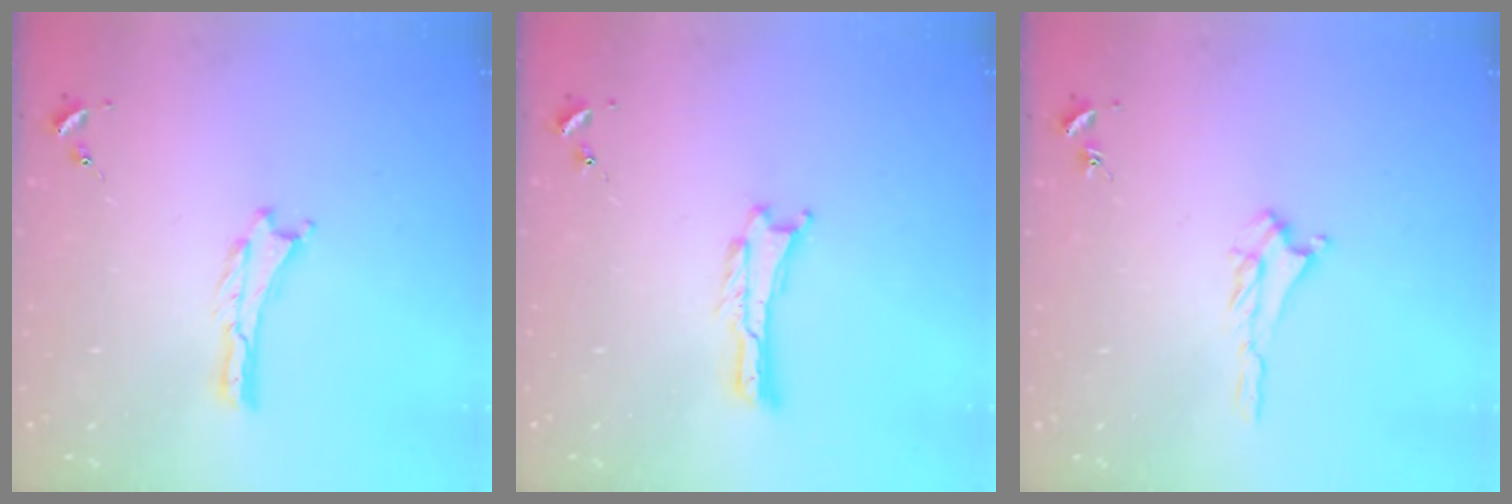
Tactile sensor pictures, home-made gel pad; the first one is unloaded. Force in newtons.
{"total": 0.0}
{"total": 2.0, "press": 2.0, "slide": 0.5}